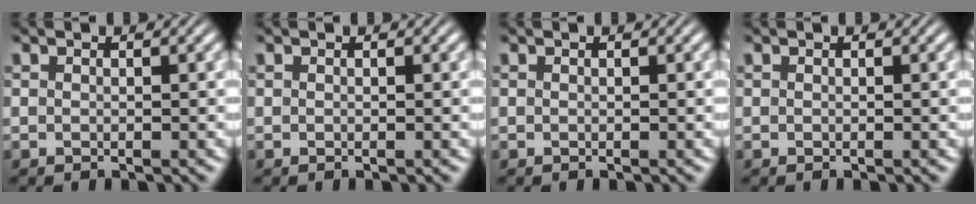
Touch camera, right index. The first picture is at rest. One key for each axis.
{"total": 0.0}
{"total": 0.0}
{"total": 0.0}